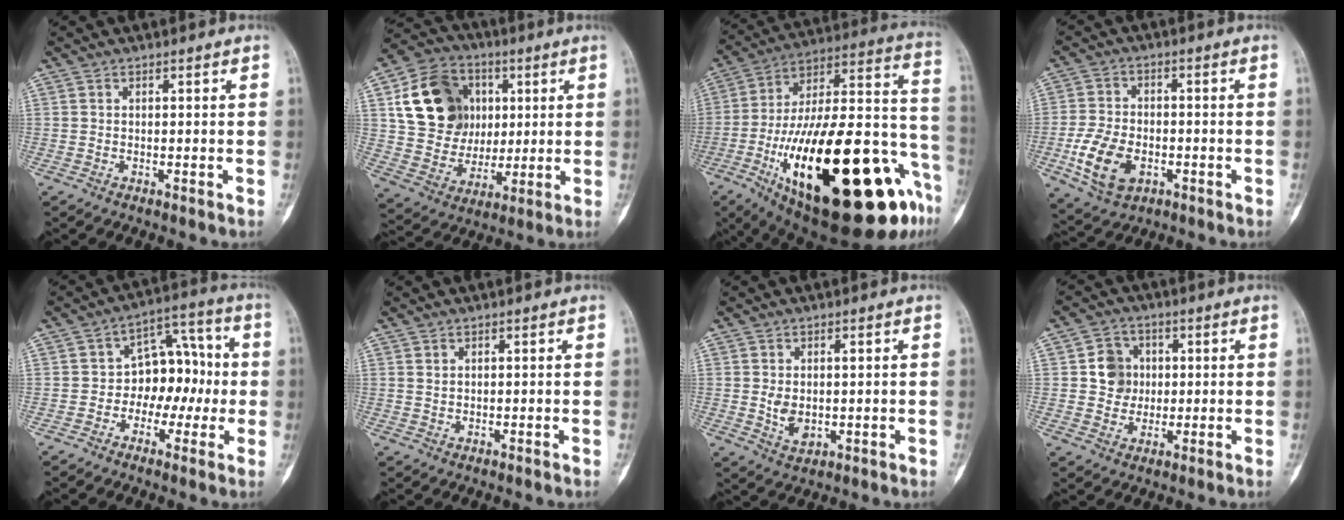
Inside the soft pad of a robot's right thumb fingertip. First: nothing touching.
{"total": 18.4, "force": [4.9, 14.8, 9.9], "torque": [-0.139, -0.002, 0.094]}
{"total": 41.3, "force": [-15.8, 14.3, 35.3], "torque": [-0.492, 0.045, -0.240]}
{"total": 10.5, "force": [-3.3, 6.8, 7.4], "torque": [-0.137, 0.006, -0.055]}
{"total": 10.5, "force": [-1.1, 7.5, 7.2], "torque": [-0.054, 0.043, -0.030]}
{"total": 2.3, "force": [1.1, 1.5, 1.4], "torque": [-0.019, -0.009, 0.028]}
{"total": 4.8, "force": [0.4, 2.9, 3.8], "torque": [-0.061, -0.009, 0.015]}
{"total": 6.5, "force": [0.8, 6.0, 2.4], "torque": [-0.005, 0.005, 0.011]}